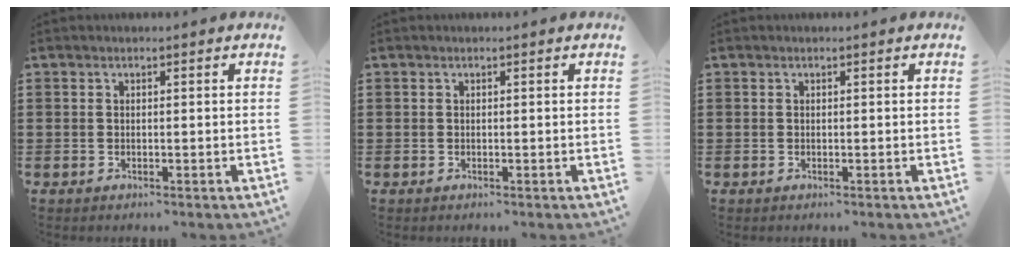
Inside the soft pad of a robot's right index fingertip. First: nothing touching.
{"total": 0.0}
{"total": 0.0}